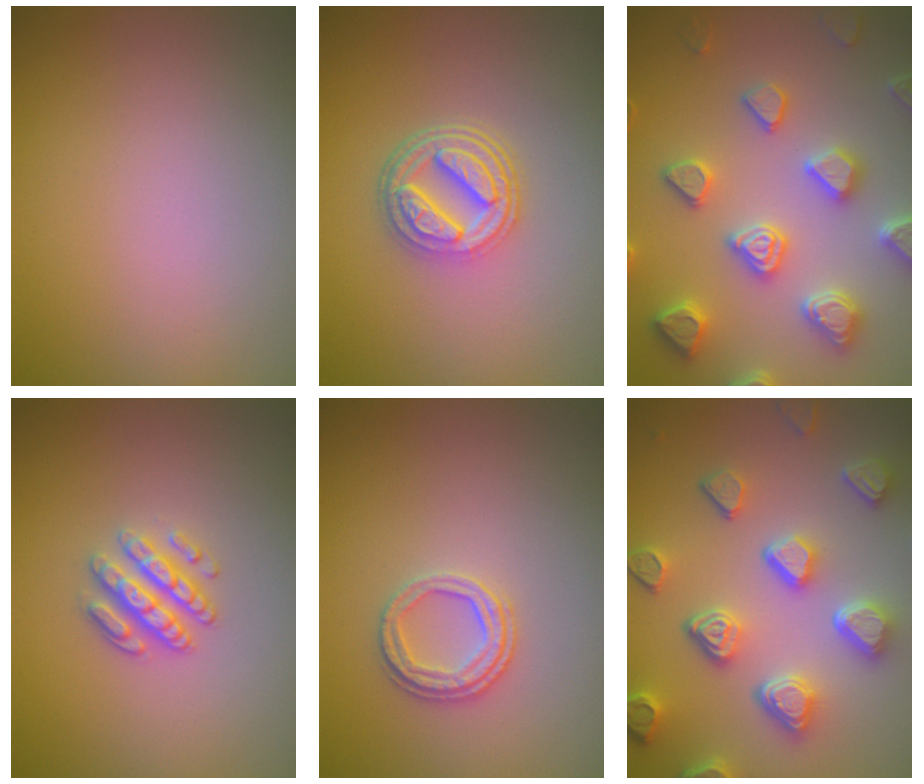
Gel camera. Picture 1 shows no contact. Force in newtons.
{"total": 4.9, "press": 3.7, "slide": 3.3}
{"total": 5.3, "press": 5.2, "slide": 1.2}
{"total": 3.0, "press": 2.6, "slide": 1.5}
{"total": 2.5, "press": 2.3, "slide": 0.9}
{"total": 6.6, "press": 5.3, "slide": 3.9}